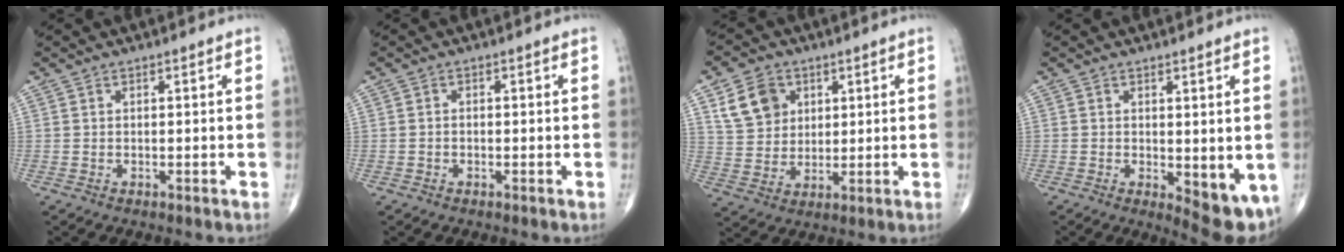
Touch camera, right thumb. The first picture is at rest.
{"total": 0.6, "force": [-0.3, 0.5, 0.3], "torque": [-0.004, 0.002, -0.006]}
{"total": 9.2, "force": [3.9, 7.2, 4.1], "torque": [-0.051, -0.012, 0.078]}
{"total": 7.7, "force": [-1.0, 3.2, 6.9], "torque": [-0.080, -0.021, -0.004]}